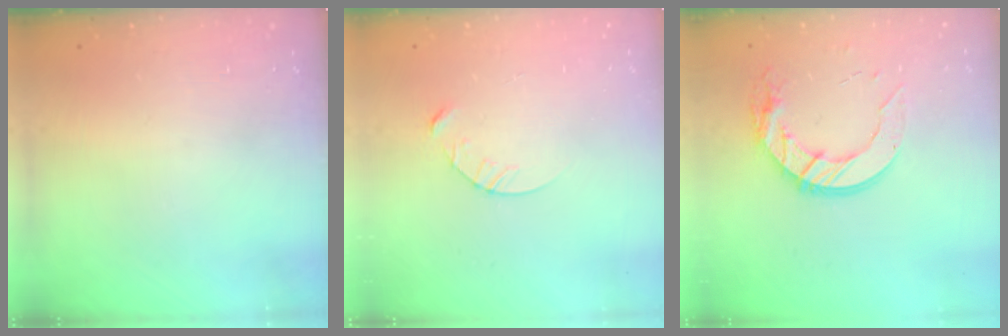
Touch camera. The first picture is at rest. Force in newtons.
{"total": 4.6, "press": 4.5, "slide": 0.5}
{"total": 12.9, "press": 12.9, "slide": 0.8}